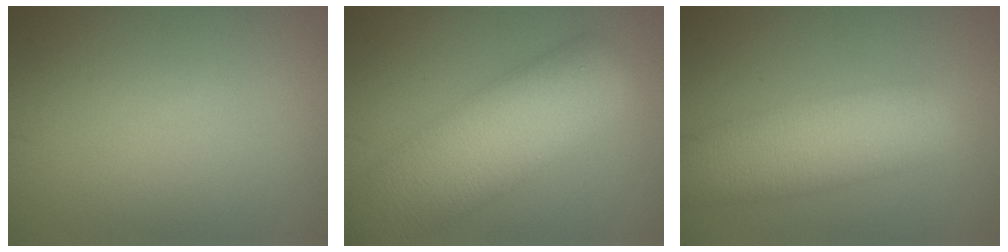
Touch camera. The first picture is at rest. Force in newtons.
{"total": 10.8, "press": 10.8, "slide": 0.5}
{"total": 7.3, "press": 7.3, "slide": 0.6}